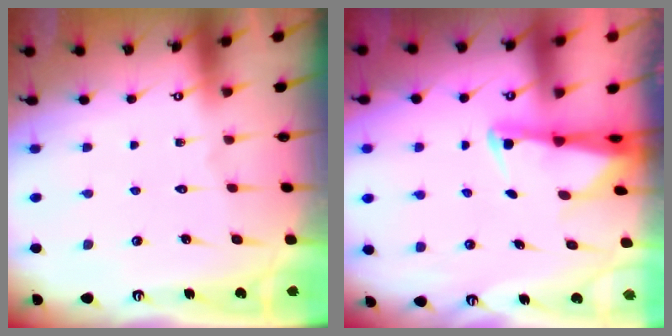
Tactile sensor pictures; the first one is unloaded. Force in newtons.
{"total": 2.4, "press": 2.4, "slide": 0.5}